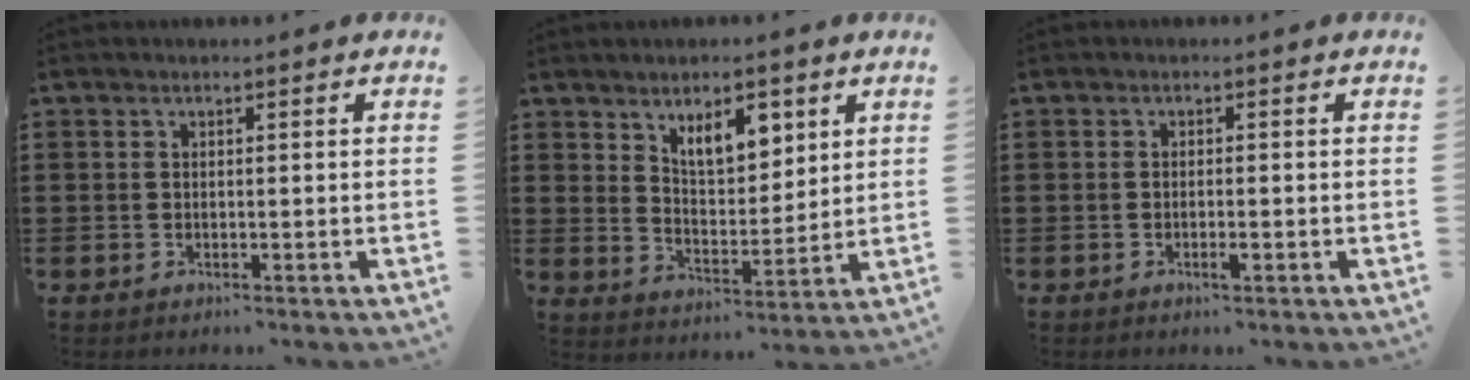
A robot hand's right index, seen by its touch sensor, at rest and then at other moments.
{"total": 7.3, "force": [4.4, 3.4, 4.6], "torque": [-0.080, -0.004, 0.076]}
{"total": 1.4, "force": [-0.7, 0.2, 1.2], "torque": [-0.030, -0.005, -0.013]}